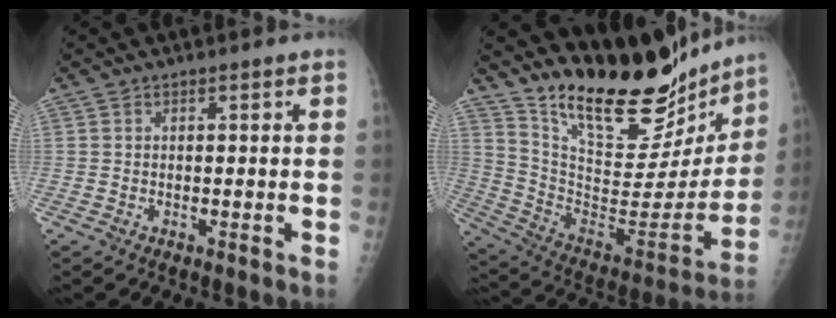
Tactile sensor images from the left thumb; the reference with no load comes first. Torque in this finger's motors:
{"motor_torque": [0.37, 0.10, 1.39, -1.38, 0.21]}